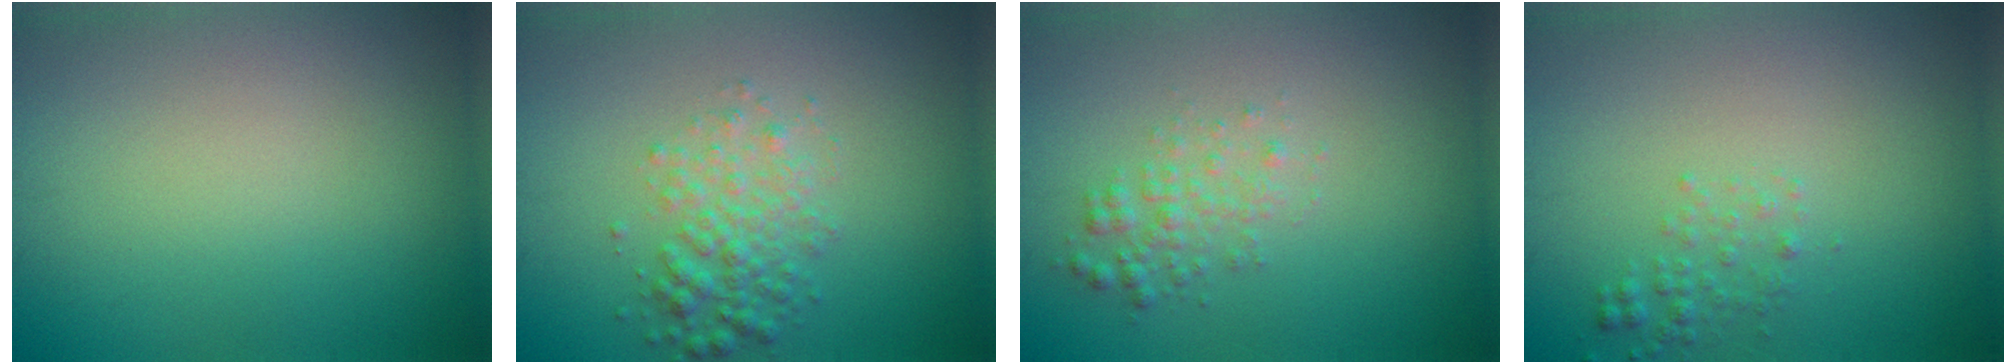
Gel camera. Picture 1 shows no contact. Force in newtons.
{"total": 3.0, "press": 3.0, "slide": 0.1}
{"total": 1.8, "press": 1.8, "slide": 0.0}
{"total": 1.3, "press": 1.3, "slide": 0.1}